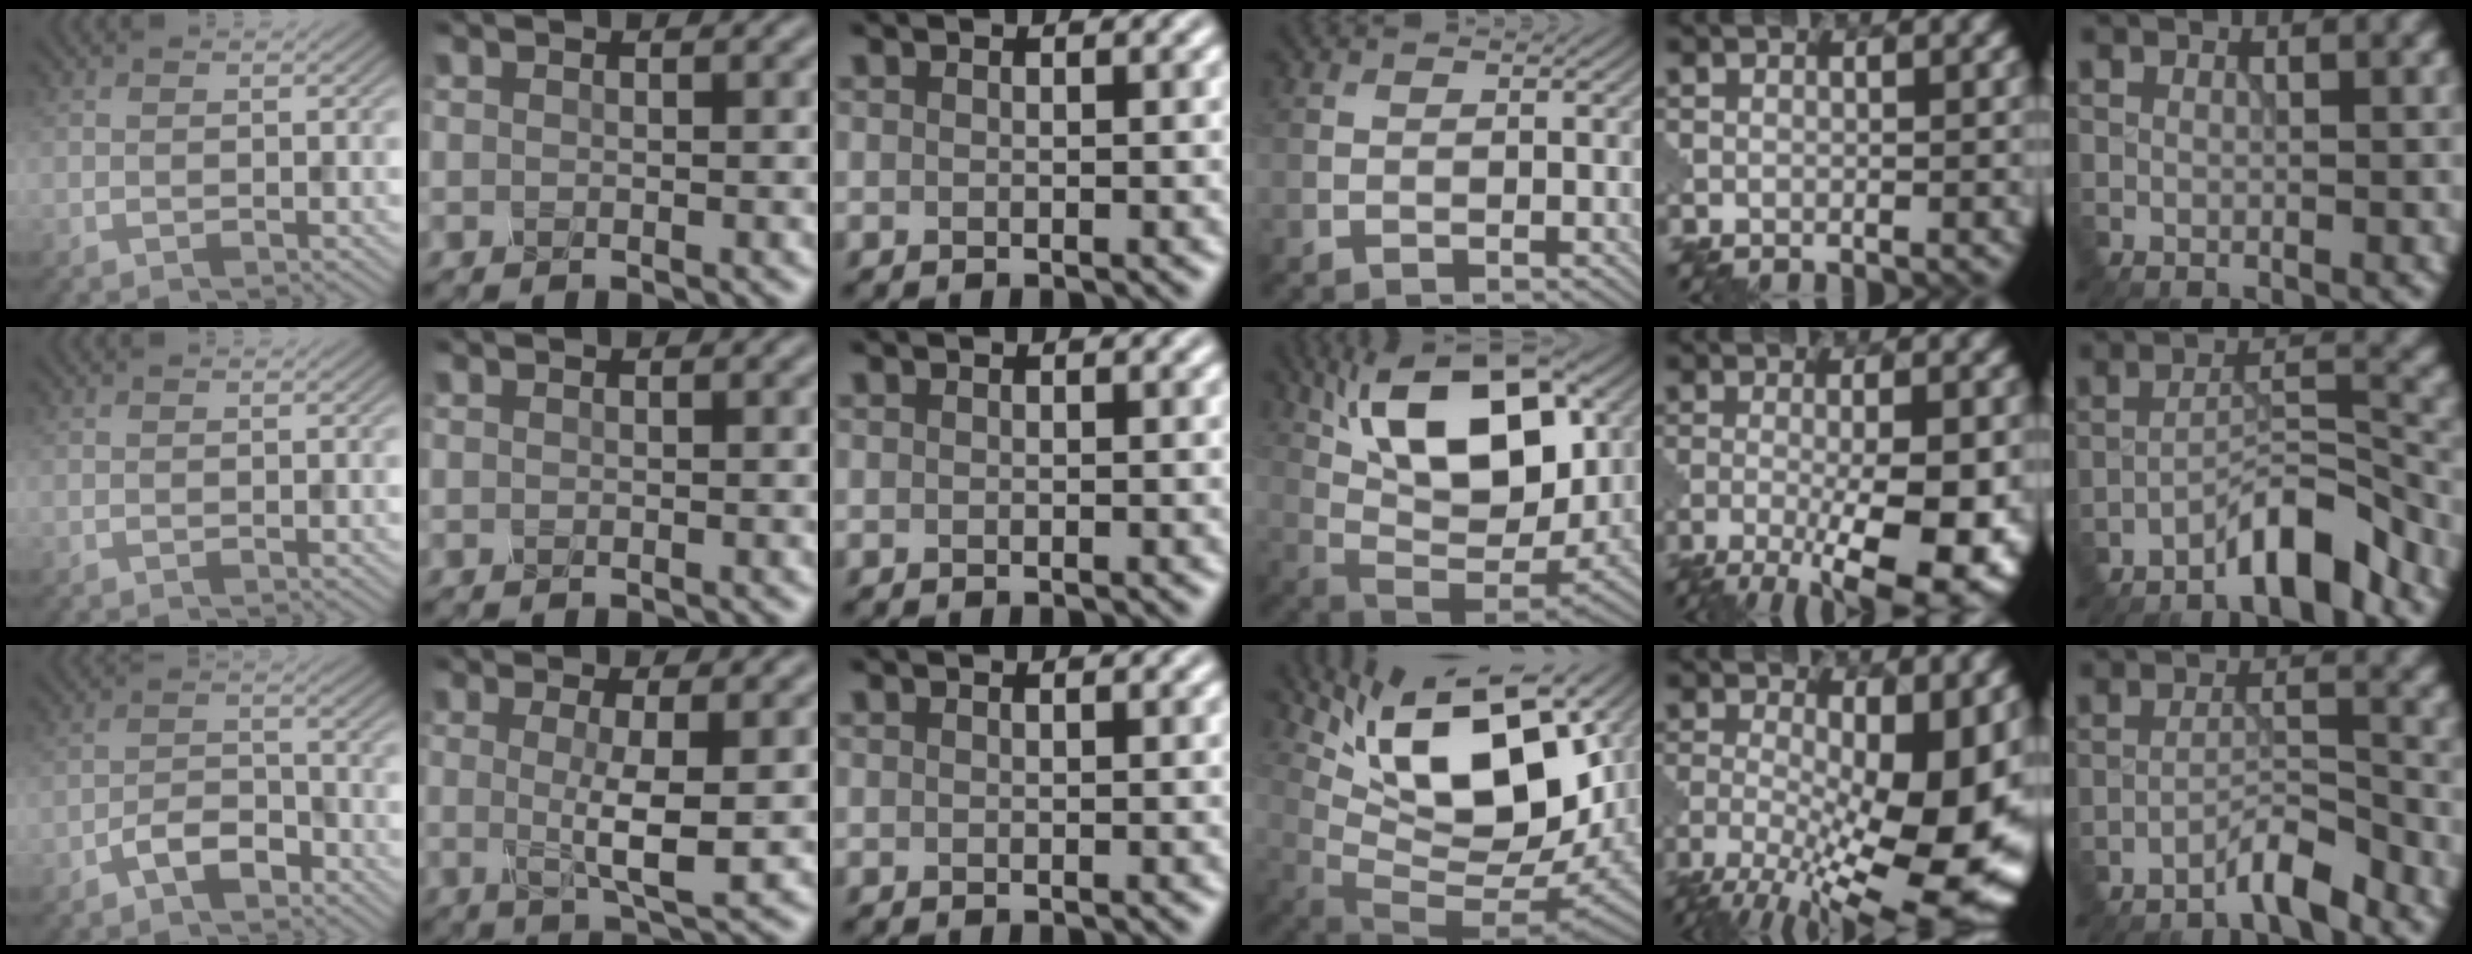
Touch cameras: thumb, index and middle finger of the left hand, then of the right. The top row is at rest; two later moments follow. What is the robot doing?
{"motion": "disassemble", "object": "glue stick"}